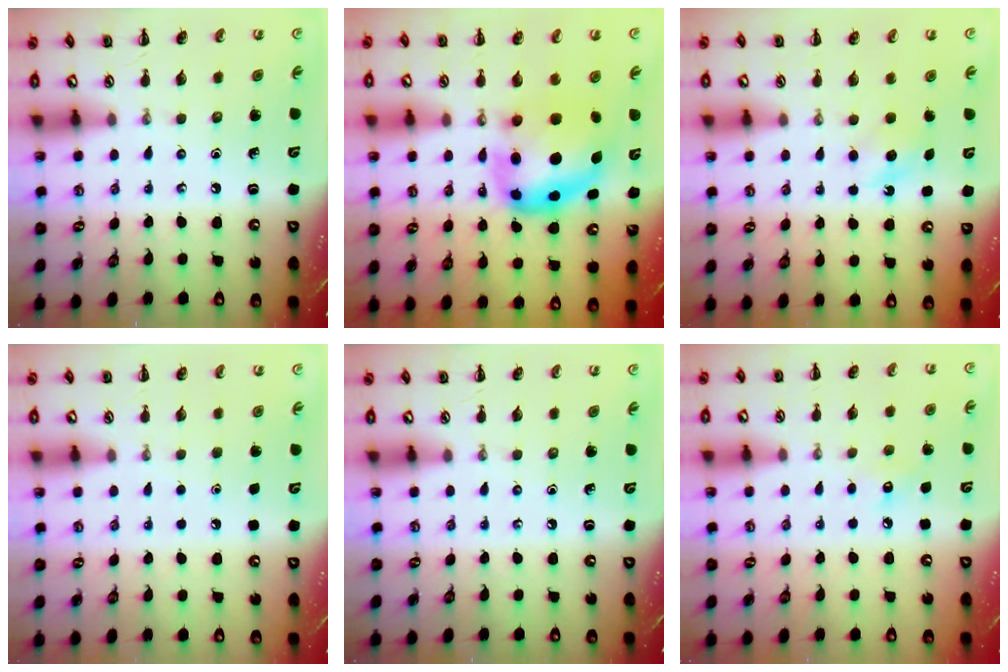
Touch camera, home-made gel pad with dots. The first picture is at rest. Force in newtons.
{"total": 7.8, "press": 7.5, "slide": 2.1}
{"total": 4.2, "press": 4.1, "slide": 1.1}
{"total": 1.7, "press": 1.7, "slide": 0.1}
{"total": 0.0}
{"total": 5.5, "press": 5.3, "slide": 1.4}